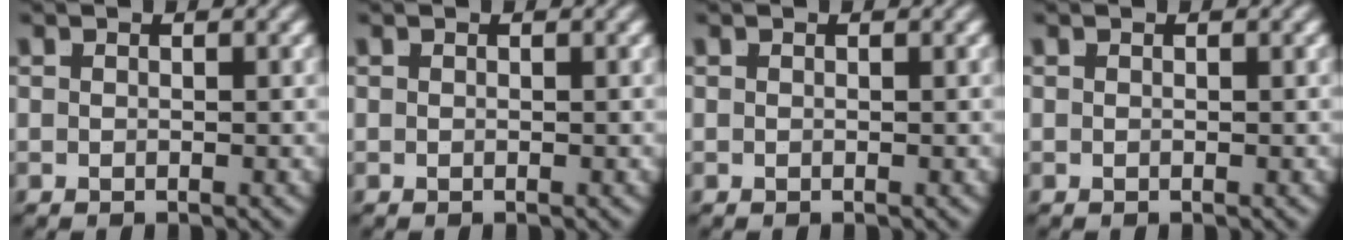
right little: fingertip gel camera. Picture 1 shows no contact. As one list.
[{"total": 0.0}, {"total": 0.0}, {"total": 0.0}]